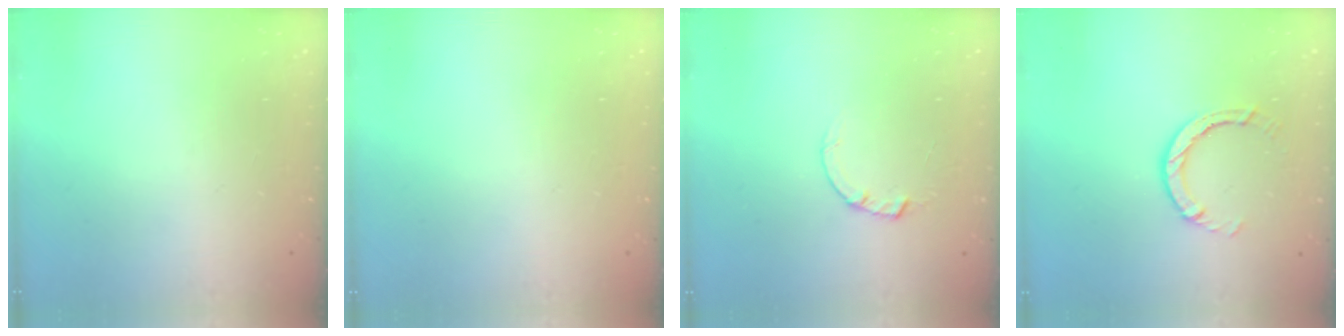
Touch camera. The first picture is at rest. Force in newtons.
{"total": 2.6, "press": 2.6, "slide": 0.2}
{"total": 1.5, "press": 1.5, "slide": 0.3}
{"total": 3.1, "press": 3.0, "slide": 0.5}